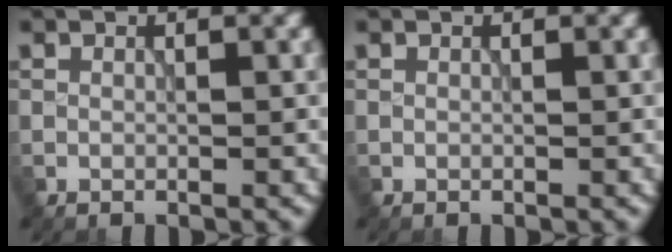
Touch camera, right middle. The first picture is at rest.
{"total": 0.0}